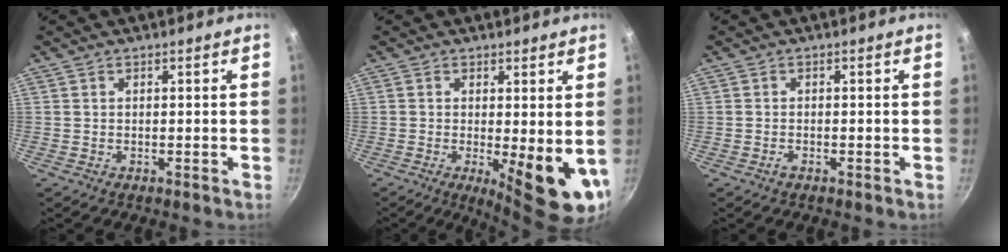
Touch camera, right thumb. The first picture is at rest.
{"total": 10.5, "force": [-0.9, 3.0, 10.0], "torque": [-0.120, -0.016, -0.005]}
{"total": 0.9, "force": [-0.7, 0.3, 0.6], "torque": [-0.014, 0.004, -0.015]}